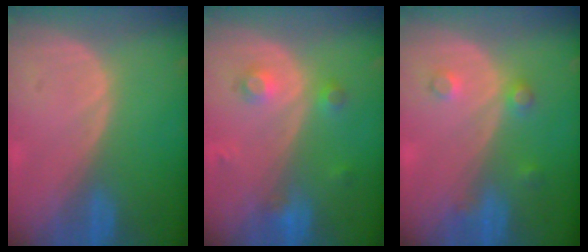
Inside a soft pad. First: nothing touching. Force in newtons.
{"total": 3.7, "press": 3.2, "slide": 1.8}
{"total": 2.6, "press": 2.6, "slide": 0.3}